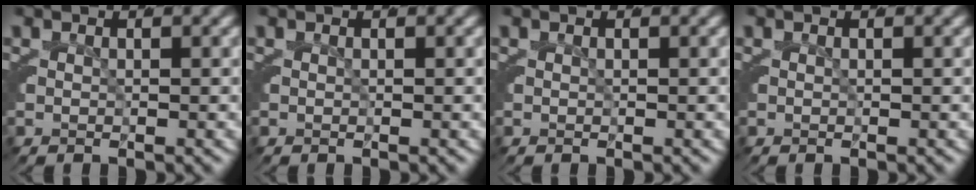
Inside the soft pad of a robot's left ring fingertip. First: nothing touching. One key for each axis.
{"total": 0.0}
{"total": 0.0}
{"total": 0.0}